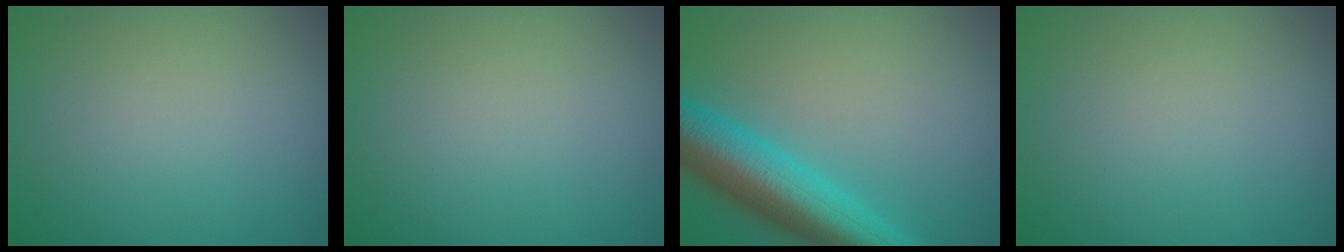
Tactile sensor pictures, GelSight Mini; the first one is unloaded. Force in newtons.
{"total": 0.0}
{"total": 8.2, "press": 8.2, "slide": 0.3}
{"total": 0.0}